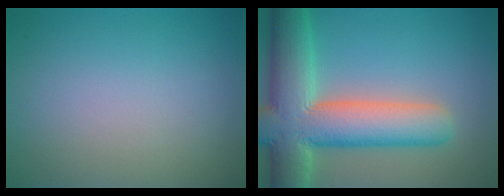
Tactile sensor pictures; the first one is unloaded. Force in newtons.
{"total": 11.8, "press": 11.8, "slide": 0.9}